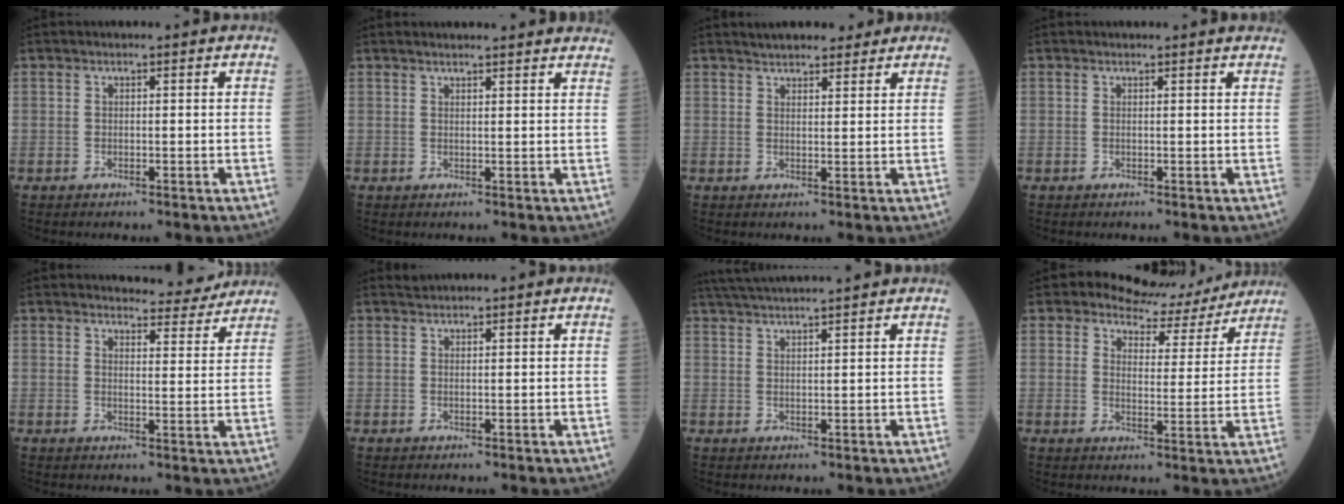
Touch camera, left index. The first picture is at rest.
{"total": 12.4, "force": [11.5, 1.4, 4.3], "torque": [-0.045, 0.025, 0.128]}
{"total": 7.3, "force": [6.3, 2.2, 3.0], "torque": [-0.039, 0.022, 0.092]}
{"total": 1.8, "force": [1.7, -0.2, 0.4], "torque": [-0.013, -0.001, 0.015]}
{"total": 7.2, "force": [7.0, 1.1, 1.2], "torque": [-0.015, -0.011, 0.079]}
{"total": 0.9, "force": [0.8, -0.2, -0.1], "torque": [-0.007, 0.007, 0.022]}
{"total": 8.6, "force": [7.8, -1.2, 3.5], "torque": [-0.064, 0.030, 0.122]}
{"total": 7.9, "force": [7.3, 2.9, 0.1], "torque": [-0.005, -0.004, 0.093]}